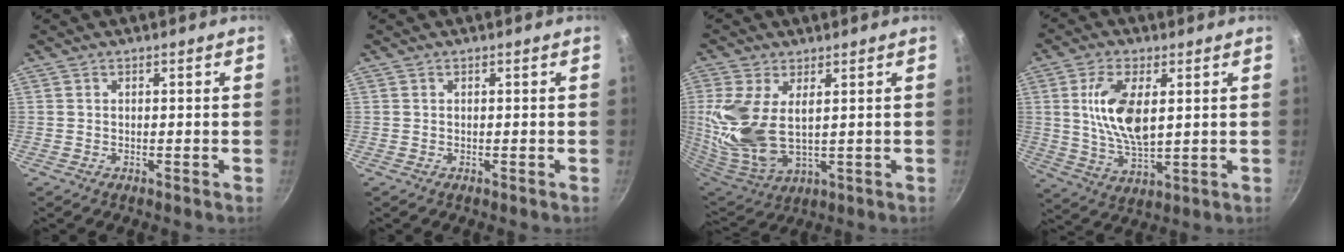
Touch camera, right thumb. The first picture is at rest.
{"total": 0.0}
{"total": 14.4, "force": [1.8, 7.6, 12.1], "torque": [-0.270, -0.015, 0.056]}
{"total": 11.9, "force": [2.4, 5.5, 10.3], "torque": [-0.198, -0.016, 0.053]}